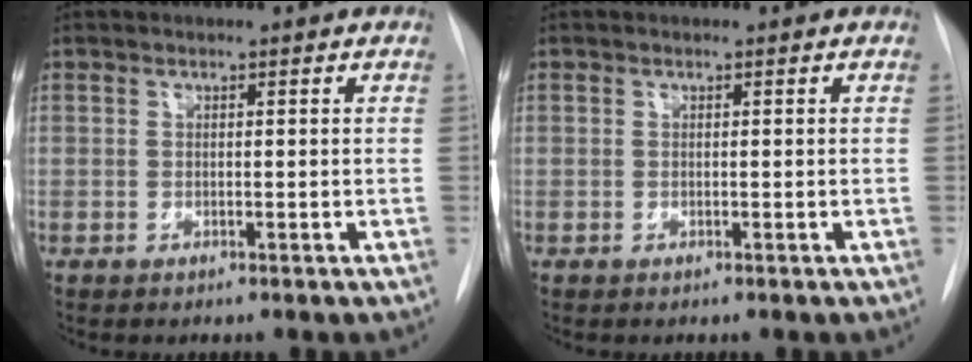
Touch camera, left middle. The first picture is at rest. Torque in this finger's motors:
{"motor_torque": [-0.06, 0.06, 0.00, 0.00]}